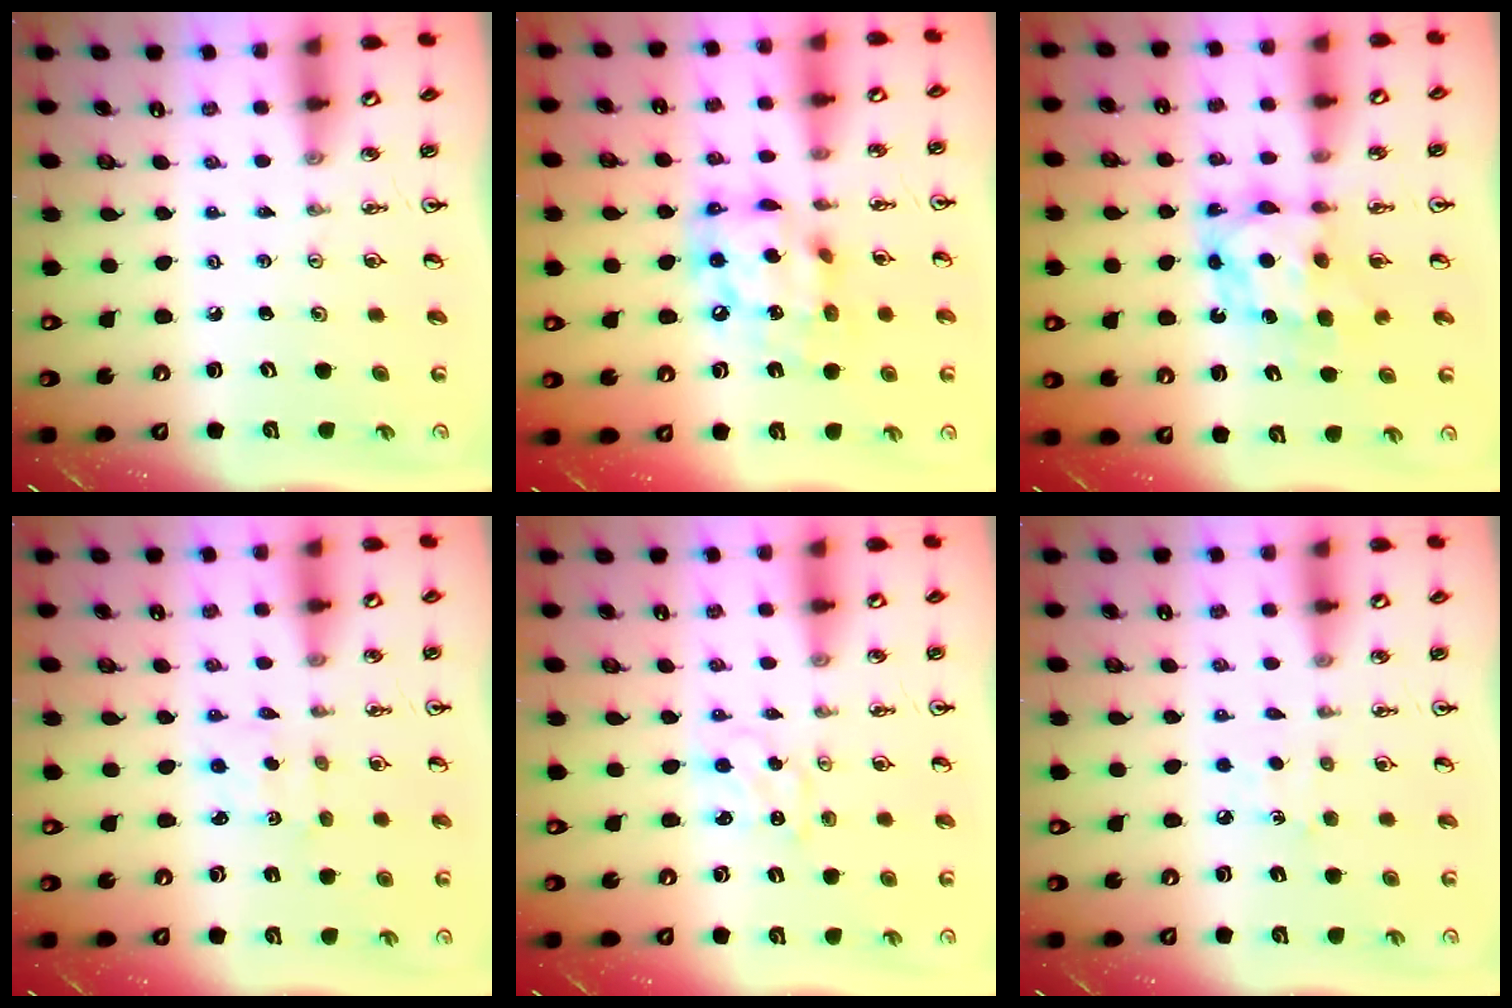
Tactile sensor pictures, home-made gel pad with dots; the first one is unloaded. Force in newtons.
{"total": 13.8, "press": 13.8, "slide": 1.2}
{"total": 6.7, "press": 6.7, "slide": 0.4}
{"total": 1.3, "press": 1.2, "slide": 0.6}
{"total": 1.4, "press": 1.4, "slide": 0.3}
{"total": 4.8, "press": 4.8, "slide": 0.5}